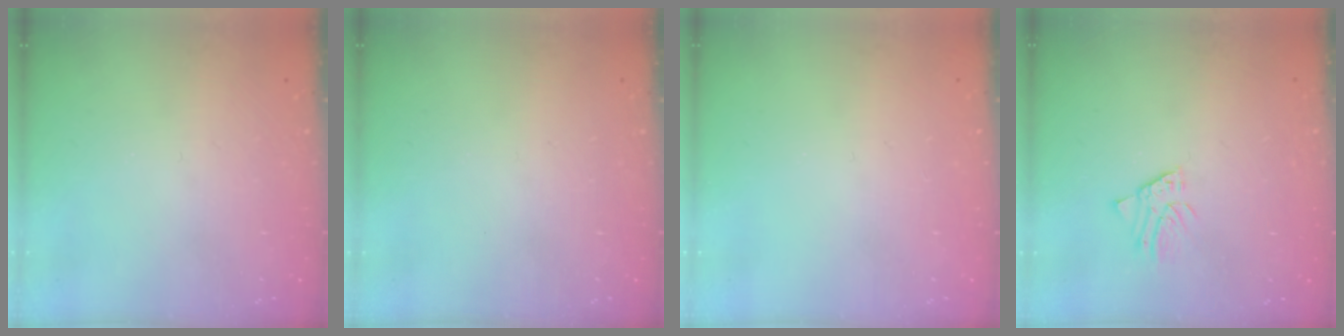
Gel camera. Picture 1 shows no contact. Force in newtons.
{"total": 0.0}
{"total": 0.0}
{"total": 2.1, "press": 2.1, "slide": 0.2}